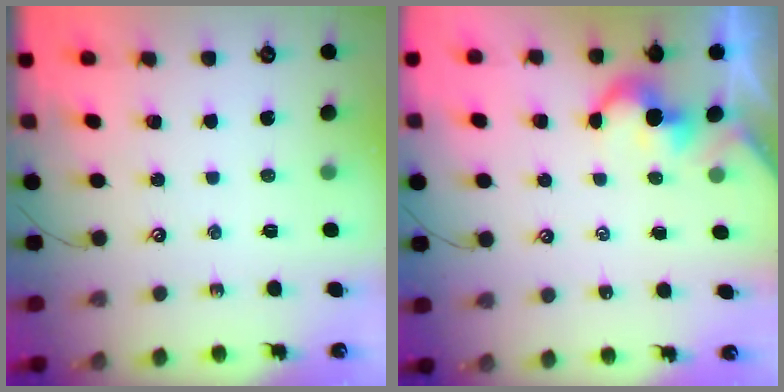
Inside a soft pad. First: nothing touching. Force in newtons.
{"total": 0.0}